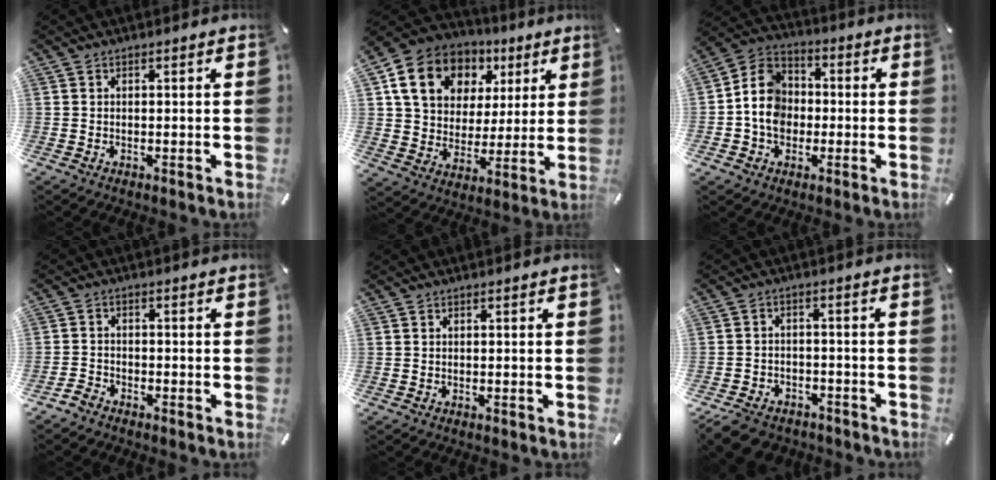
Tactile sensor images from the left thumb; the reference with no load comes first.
{"total": 14.5, "force": [6.2, 11.7, 6.0], "torque": [-0.113, -0.011, 0.121]}
{"total": 10.3, "force": [-1.7, 9.0, 4.6], "torque": [-0.113, 0.025, -0.030]}
{"total": 2.6, "force": [-2.4, 1.0, 0.3], "torque": [-0.014, 0.009, -0.051]}
{"total": 0.0}
{"total": 6.4, "force": [-5.2, 3.3, 2.0], "torque": [-0.041, 0.025, -0.098]}